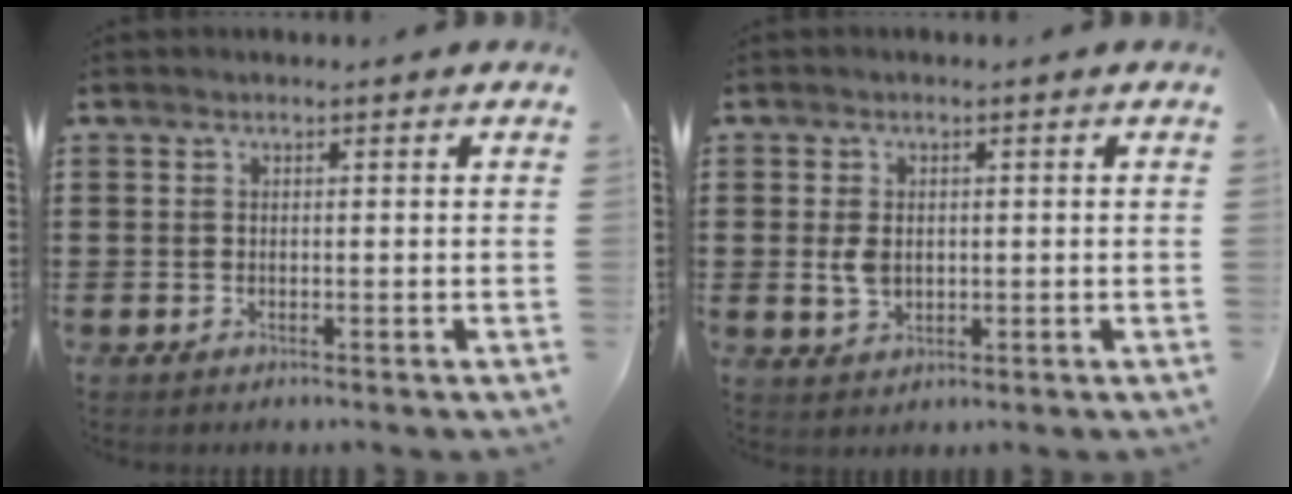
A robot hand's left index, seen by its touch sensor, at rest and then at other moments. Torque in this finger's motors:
{"motor_torque": [0.71, 0.55, 0.33, 0.03]}